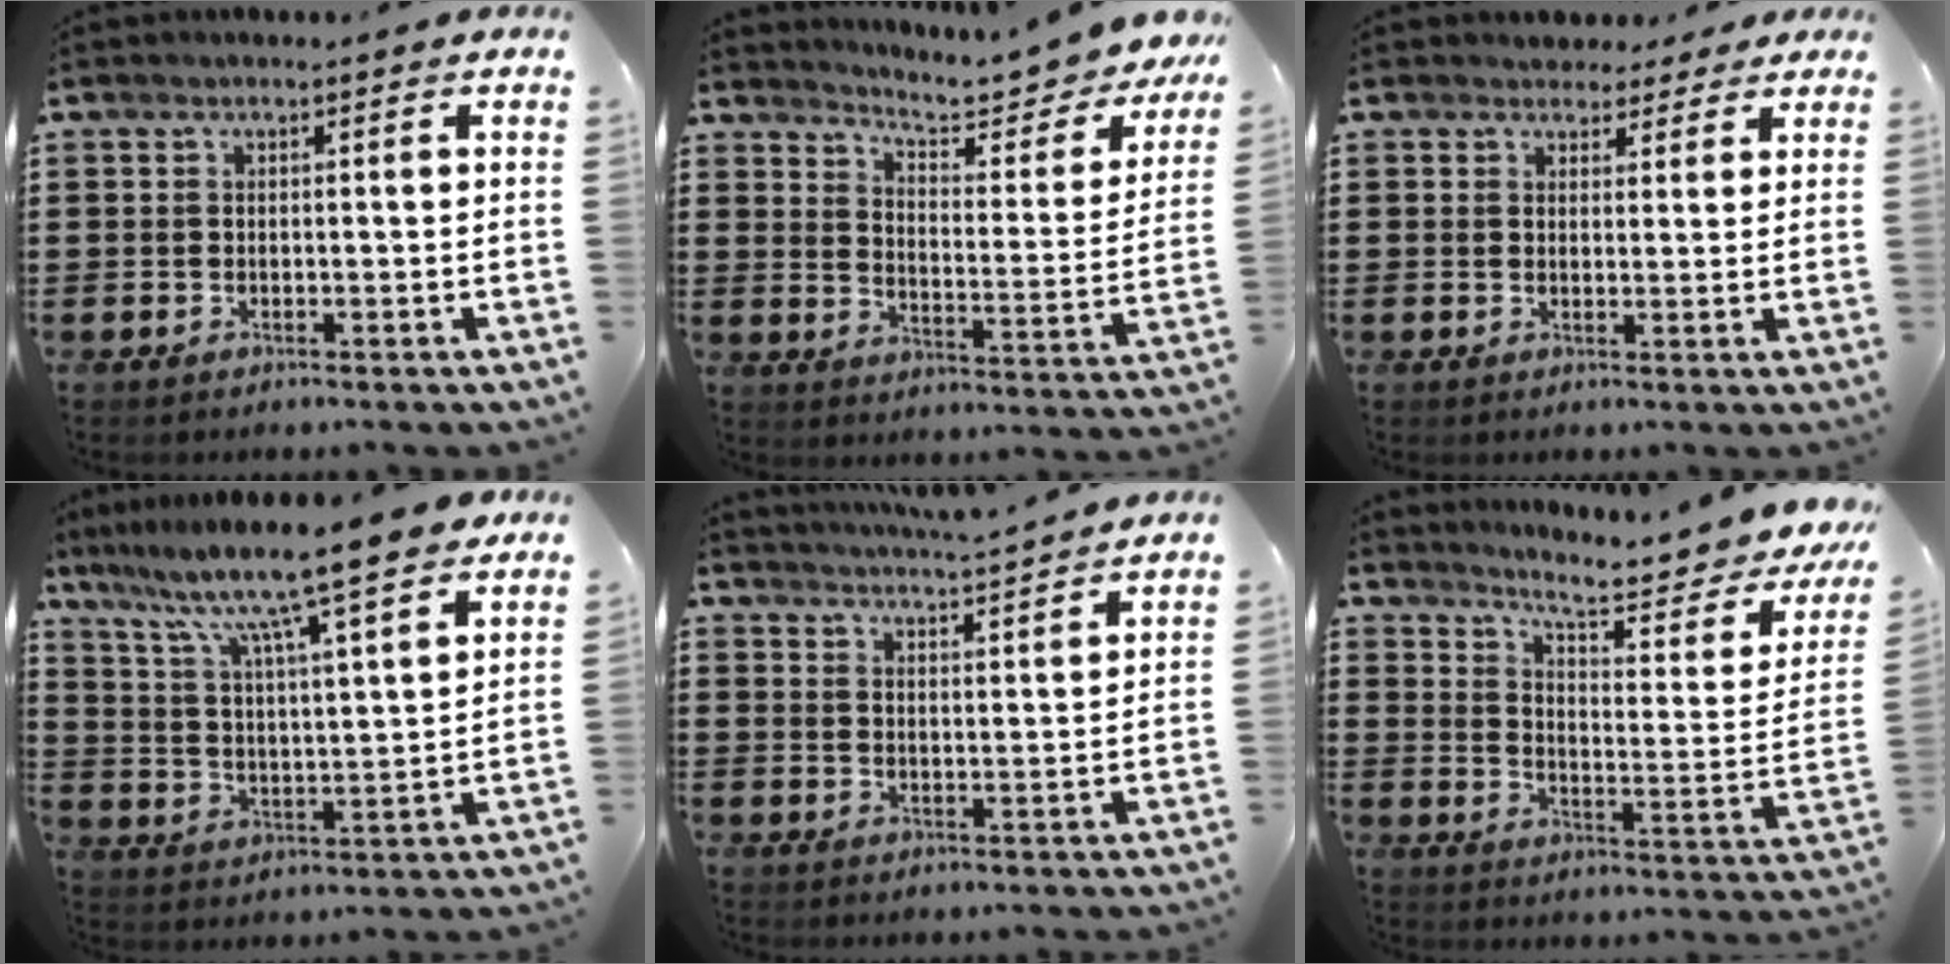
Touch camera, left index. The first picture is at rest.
{"total": 6.3, "force": [5.8, 0.6, 2.5], "torque": [-0.061, -0.047, 0.093]}
{"total": 3.3, "force": [2.7, 1.8, 0.3], "torque": [-0.009, 0.003, 0.049]}
{"total": 10.5, "force": [8.9, -0.2, 5.7], "torque": [-0.136, -0.063, 0.140]}
{"total": 4.2, "force": [4.1, -0.8, 0.5], "torque": [-0.028, -0.028, 0.069]}
{"total": 8.4, "force": [6.8, 0.8, 4.9], "torque": [-0.100, -0.054, 0.106]}